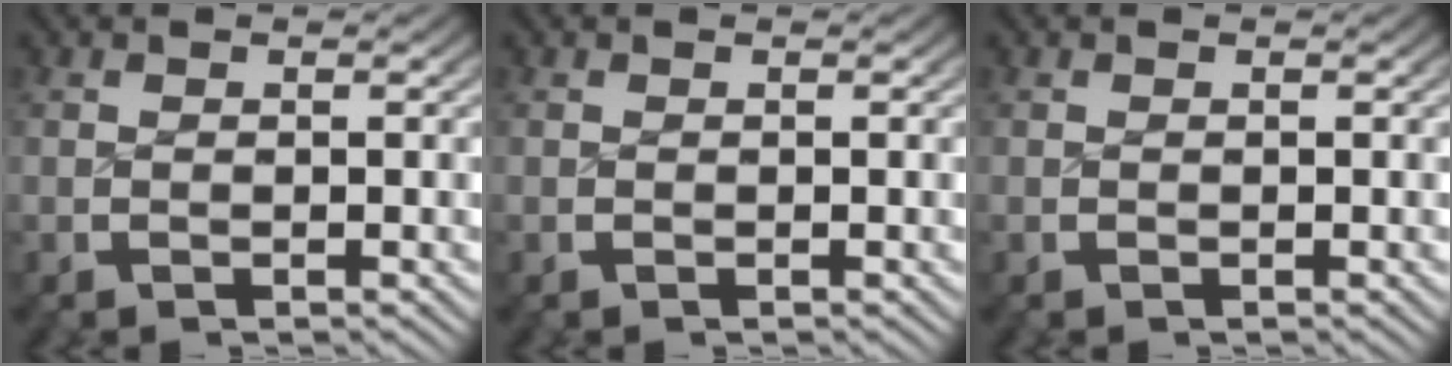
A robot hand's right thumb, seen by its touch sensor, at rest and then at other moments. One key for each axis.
{"total": 0.0}
{"total": 0.0}